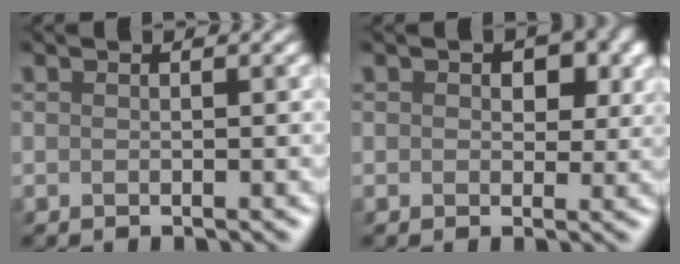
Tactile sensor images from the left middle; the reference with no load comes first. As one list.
[{"total": 3.9, "force": [1.2, 2.8, 2.4], "torque": [-0.013, 0.011, 0.006]}]